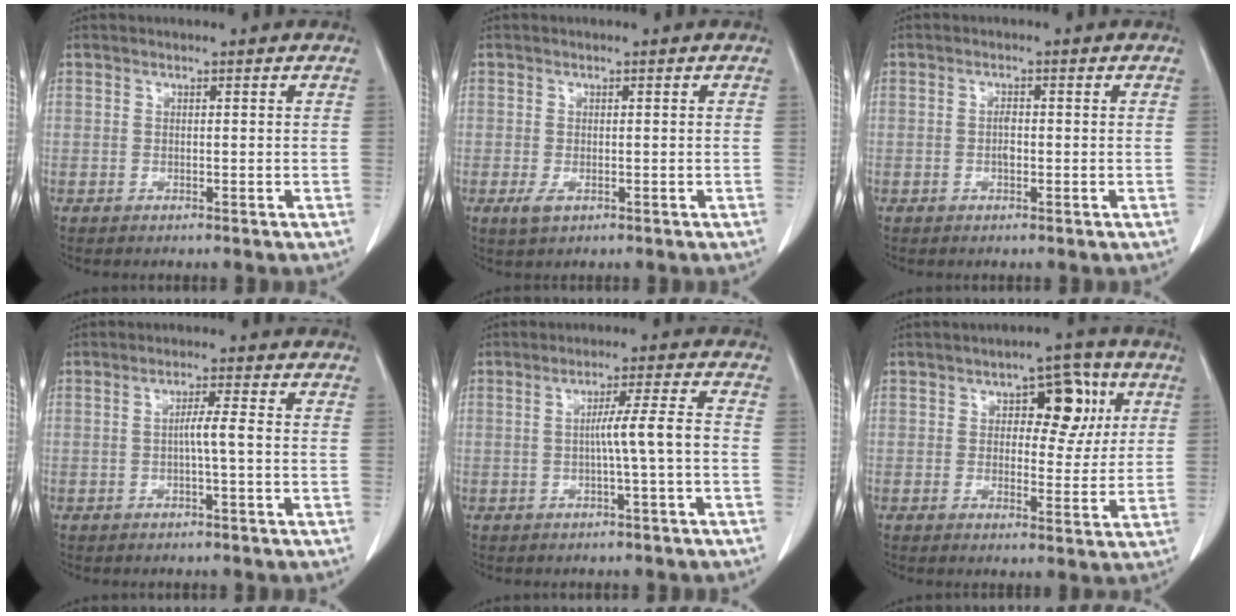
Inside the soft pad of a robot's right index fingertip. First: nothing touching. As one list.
[{"total": 1.9, "force": [-0.8, 1.2, 1.3], "torque": [-0.022, -0.002, -0.009]}, {"total": 1.5, "force": [-0.3, 0.6, 1.3], "torque": [-0.024, 0.003, -0.006]}, {"total": 2.8, "force": [-0.4, -0.3, 2.7], "torque": [-0.043, 0.002, -0.008]}, {"total": 5.1, "force": [-1.0, -0.8, 4.9], "torque": [-0.076, 0.010, -0.016]}, {"total": 8.0, "force": [2.6, 4.1, 6.3], "torque": [-0.068, 0.020, 0.033]}]